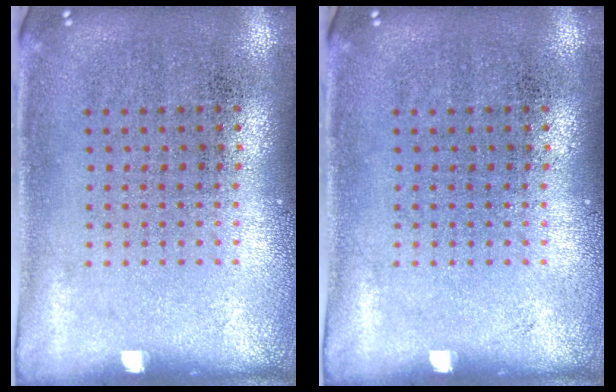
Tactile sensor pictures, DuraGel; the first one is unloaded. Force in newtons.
{"total": 0.0}